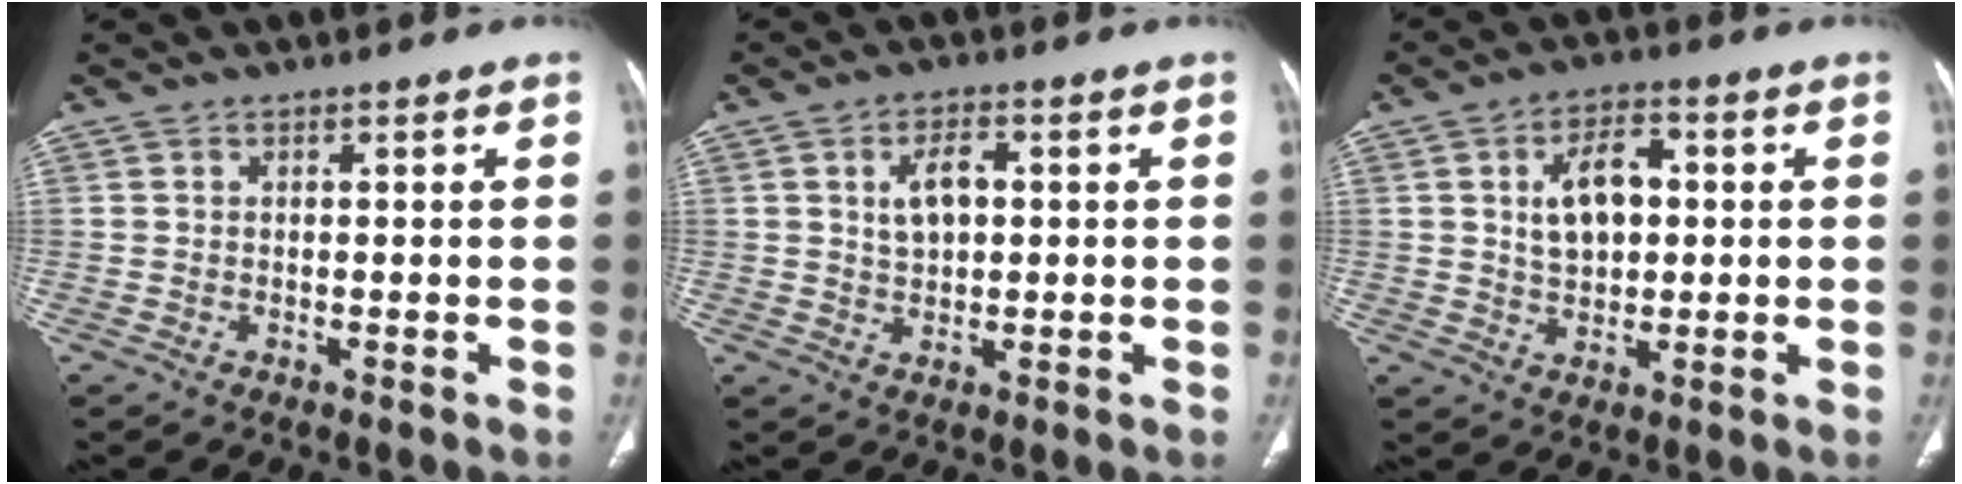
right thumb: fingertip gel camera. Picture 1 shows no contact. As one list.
[{"total": 5.3, "force": [1.1, 3.2, 4.1], "torque": [-0.064, 0.002, 0.019]}, {"total": 8.7, "force": [1.4, 5.5, 6.6], "torque": [-0.093, 0.007, 0.025]}]